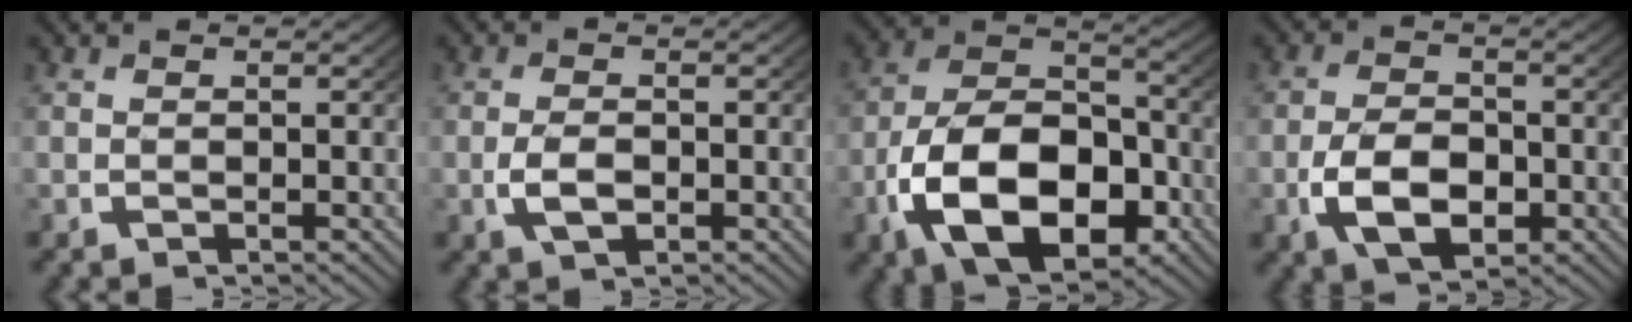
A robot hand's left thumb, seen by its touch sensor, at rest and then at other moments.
{"total": 2.7, "force": [-0.5, 1.7, 2.1], "torque": [-0.050, -0.010, -0.004]}
{"total": 14.7, "force": [-3.3, 9.6, 10.7], "torque": [-0.234, -0.057, -0.031]}
{"total": 6.8, "force": [-1.4, 4.5, 4.9], "torque": [-0.109, -0.029, -0.011]}